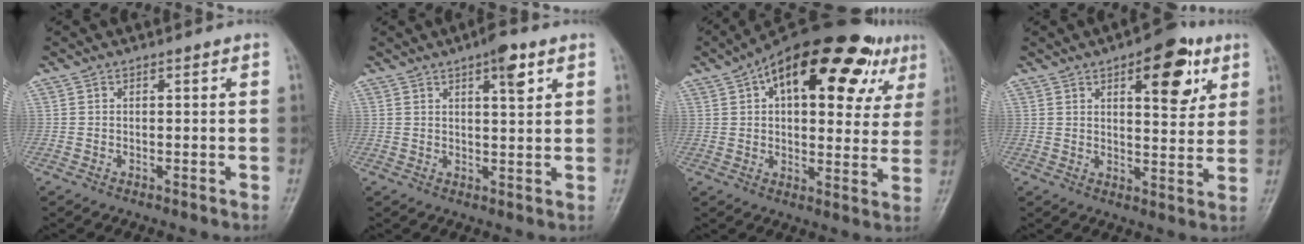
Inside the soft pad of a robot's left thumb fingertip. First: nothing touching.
{"total": 5.5, "force": [2.9, 1.6, 4.4], "torque": [-0.057, -0.009, 0.040]}
{"total": 25.9, "force": [11.9, 11.6, 19.9], "torque": [-0.259, 0.016, 0.167]}
{"total": 12.0, "force": [5.6, 5.2, 9.2], "torque": [-0.091, -0.020, 0.073]}